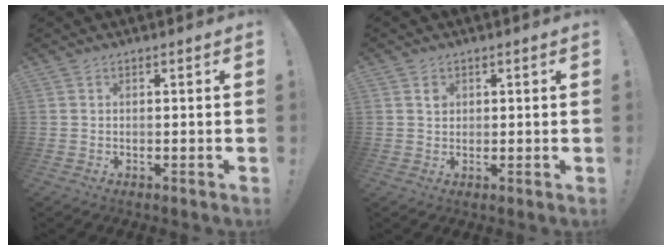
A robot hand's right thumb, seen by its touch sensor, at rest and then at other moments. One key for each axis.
{"total": 1.7, "fx": 0.6, "fy": 1.5, "fz": 0.5, "tx": 0.011, "ty": -0.007, "tz": 0.006}